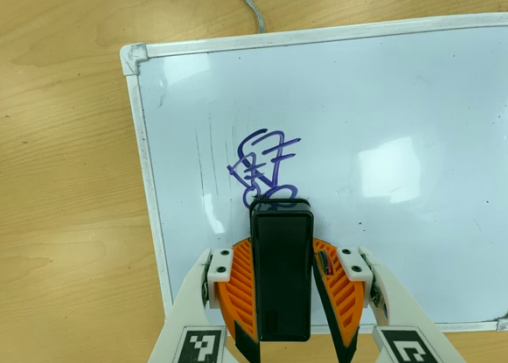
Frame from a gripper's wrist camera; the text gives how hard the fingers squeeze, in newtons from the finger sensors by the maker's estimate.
{"total": 5.6, "left": 4.5, "right": 6.6}